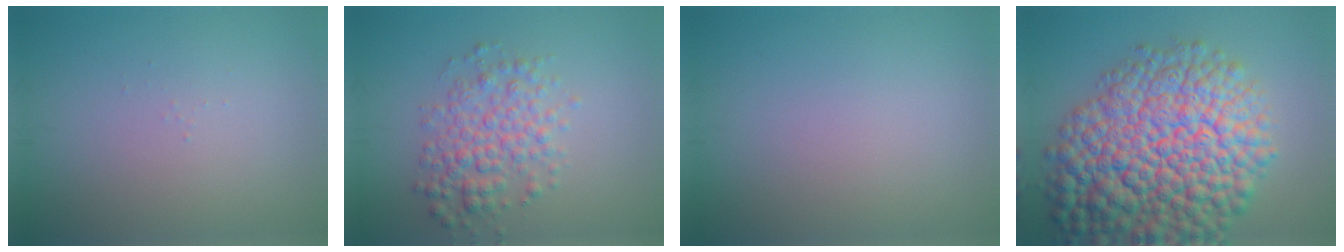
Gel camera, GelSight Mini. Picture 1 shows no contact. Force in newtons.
{"total": 4.4, "press": 4.4, "slide": 0.1}
{"total": 0.0}
{"total": 16.1, "press": 16.1, "slide": 0.6}